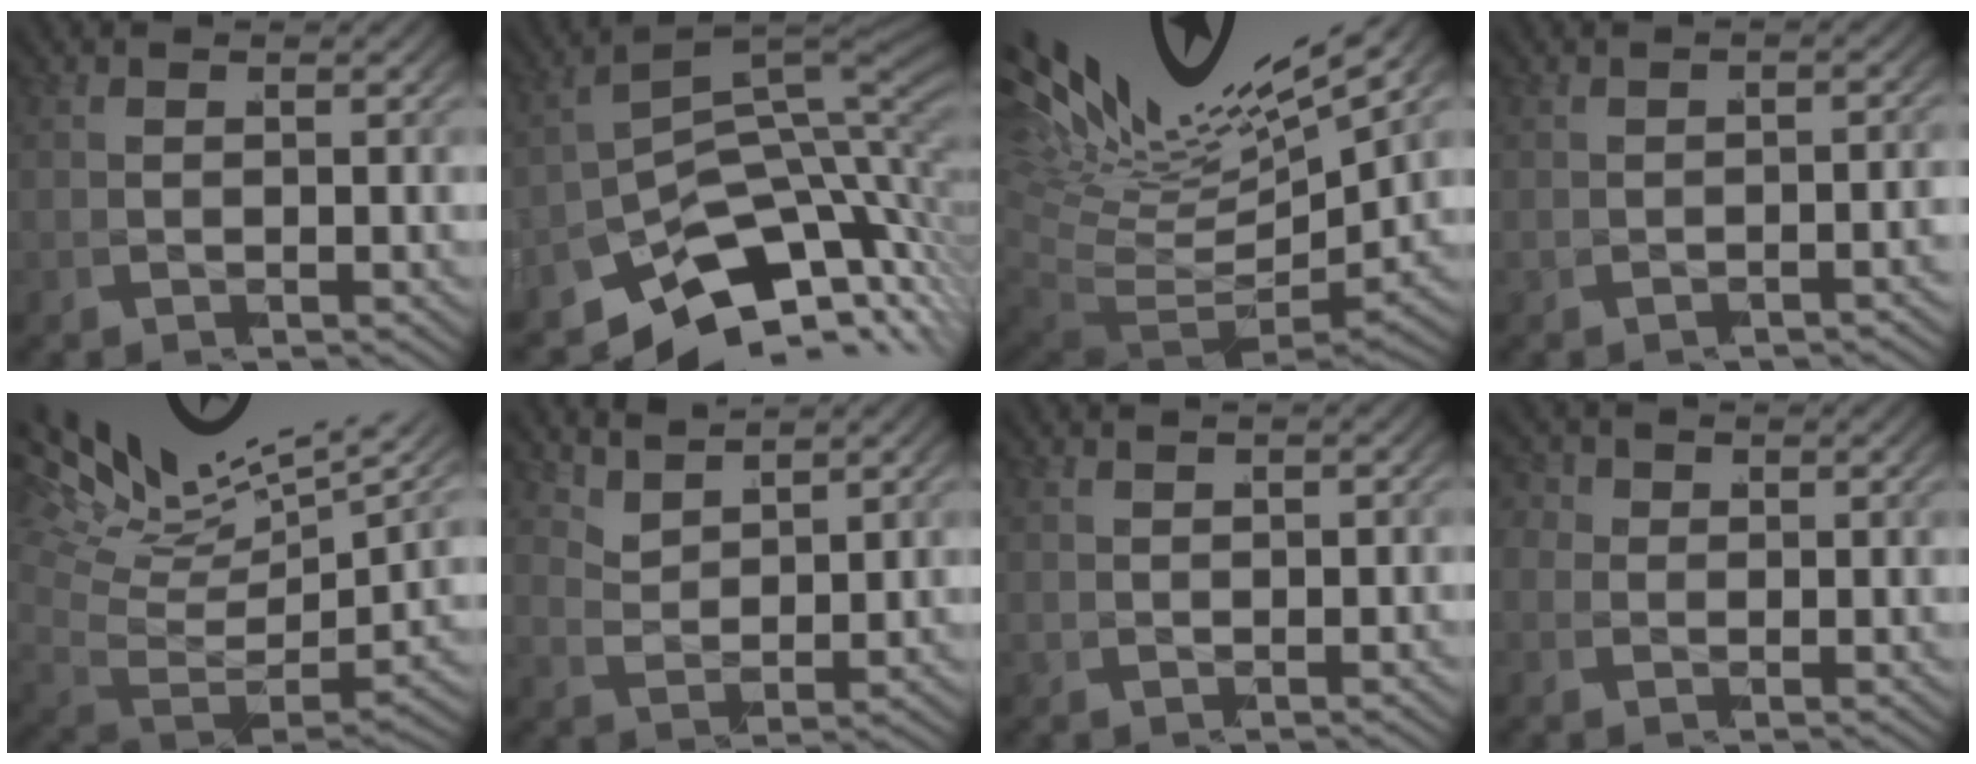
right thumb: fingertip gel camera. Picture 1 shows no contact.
{"total": 16.0, "force": [-7.2, 9.8, 10.5], "torque": [-0.164, -0.050, -0.106]}
{"total": 10.2, "force": [1.0, 6.2, 8.1], "torque": [-0.161, -0.026, 0.026]}
{"total": 1.4, "force": [-1.1, -0.2, 0.9], "torque": [-0.009, 0.006, -0.018]}
{"total": 9.3, "force": [2.4, 5.4, 7.1], "torque": [-0.126, -0.006, 0.035]}
{"total": 2.3, "force": [2.2, 0.2, 0.3], "torque": [-0.010, 0.005, 0.042]}
{"total": 0.6, "force": [0.1, -0.5, -0.4], "torque": [0.011, 0.005, 0.003]}
{"total": 2.2, "force": [-0.1, 2.2, 0.5], "torque": [-0.019, -0.008, -0.003]}